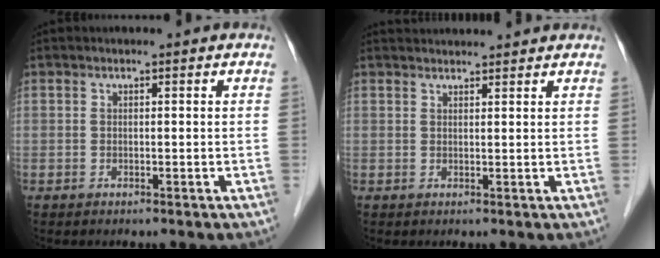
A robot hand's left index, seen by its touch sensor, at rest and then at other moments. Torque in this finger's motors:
{"motor_torque": [-0.47, -0.91, 0.06, 0.02]}